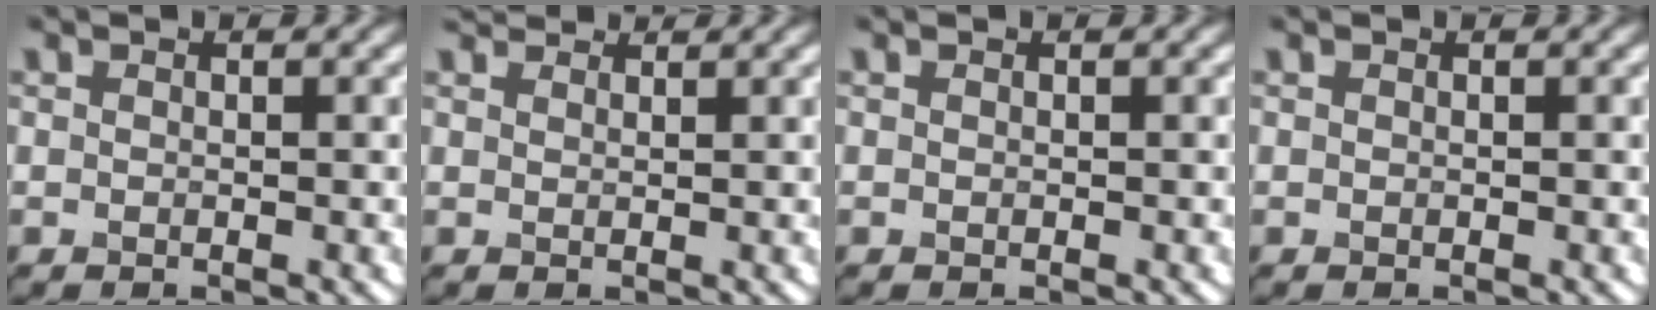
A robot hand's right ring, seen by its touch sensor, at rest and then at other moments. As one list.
[{"total": 2.9, "force": [2.7, 0.5, 0.8], "torque": [-0.016, 0.001, 0.034]}, {"total": 0.0}, {"total": 0.0}]